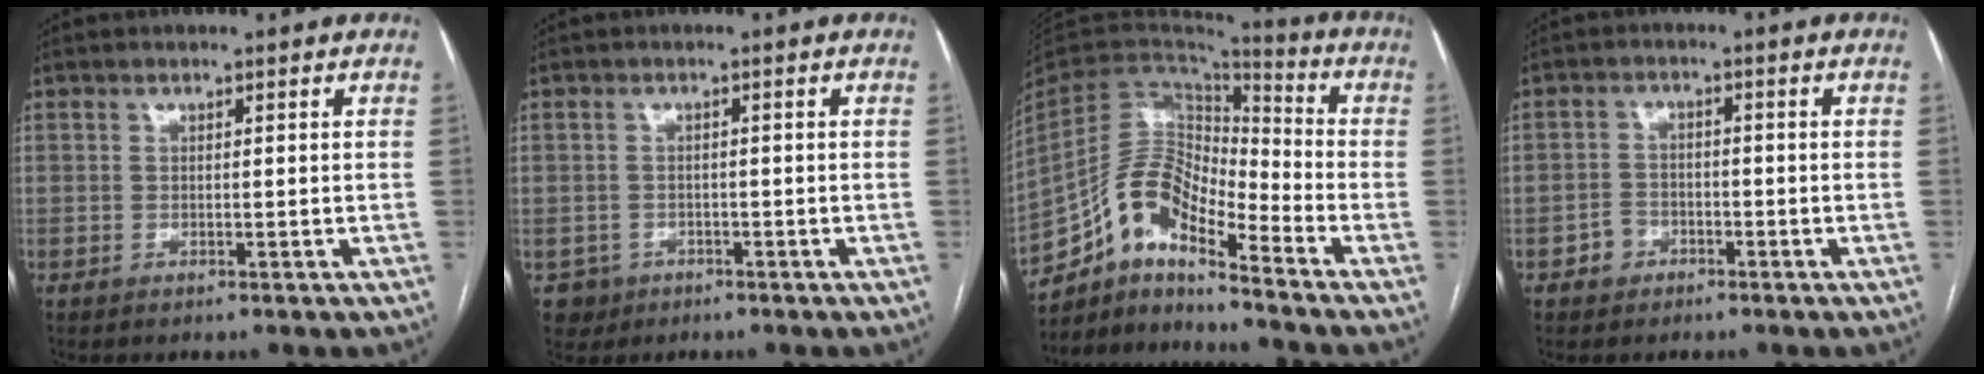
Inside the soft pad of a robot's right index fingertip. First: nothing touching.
{"total": 3.2, "force": [-1.3, 2.9, -0.2], "torque": [0.008, 0.011, -0.020]}
{"total": 13.1, "force": [-9.6, 3.8, 8.1], "torque": [-0.155, 0.034, -0.176]}
{"total": 2.9, "force": [-1.6, 2.4, 0.6], "torque": [-0.008, 0.011, -0.029]}